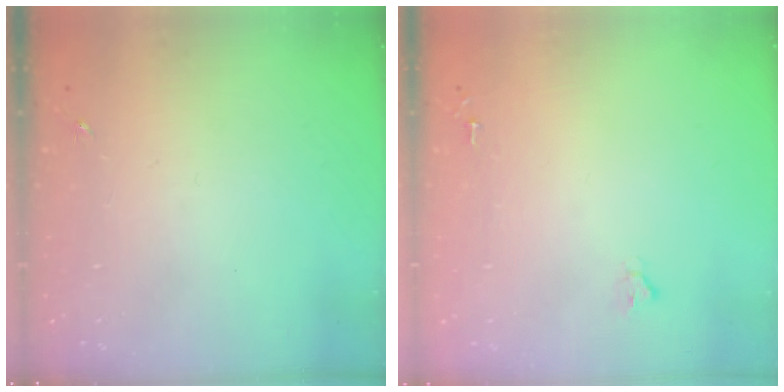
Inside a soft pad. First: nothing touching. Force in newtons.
{"total": 1.6, "press": 1.6, "slide": 0.2}